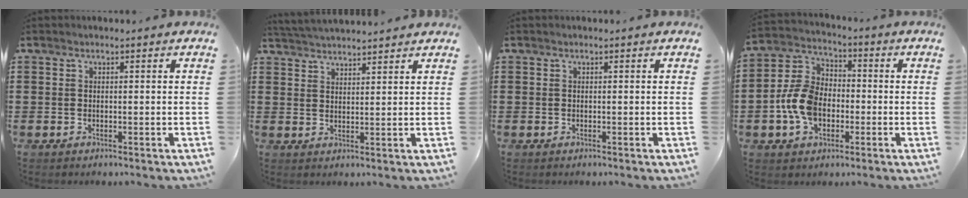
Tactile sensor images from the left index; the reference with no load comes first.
{"total": 3.0, "force": [3.0, -0.3, 0.1], "torque": [-0.011, -0.010, 0.056]}
{"total": 0.0}
{"total": 9.1, "force": [-2.1, 6.4, 6.1], "torque": [-0.159, 0.010, -0.046]}